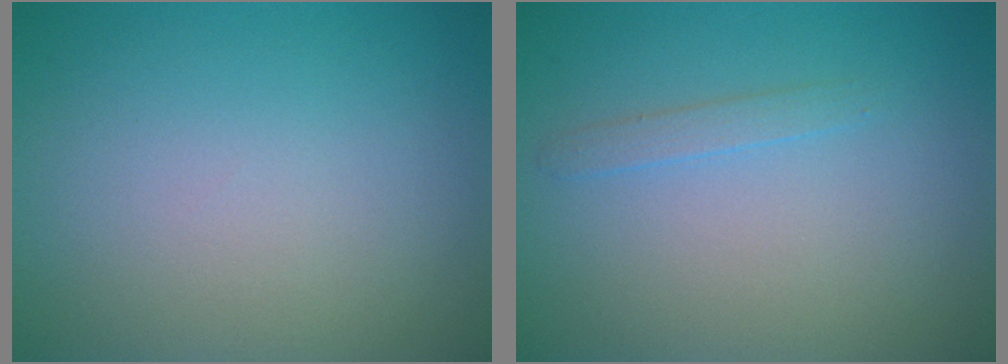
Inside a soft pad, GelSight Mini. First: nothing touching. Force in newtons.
{"total": 1.0, "press": 1.0, "slide": 0.0}